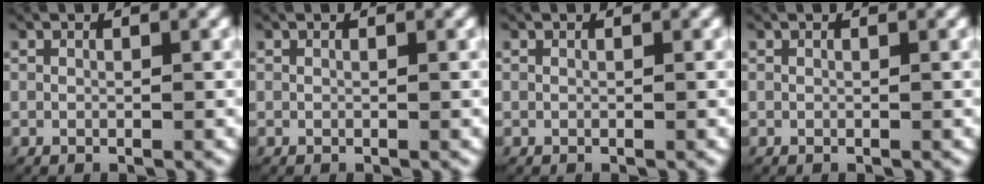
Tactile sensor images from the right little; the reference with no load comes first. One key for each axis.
{"total": 0.0}
{"total": 0.0}
{"total": 0.0}